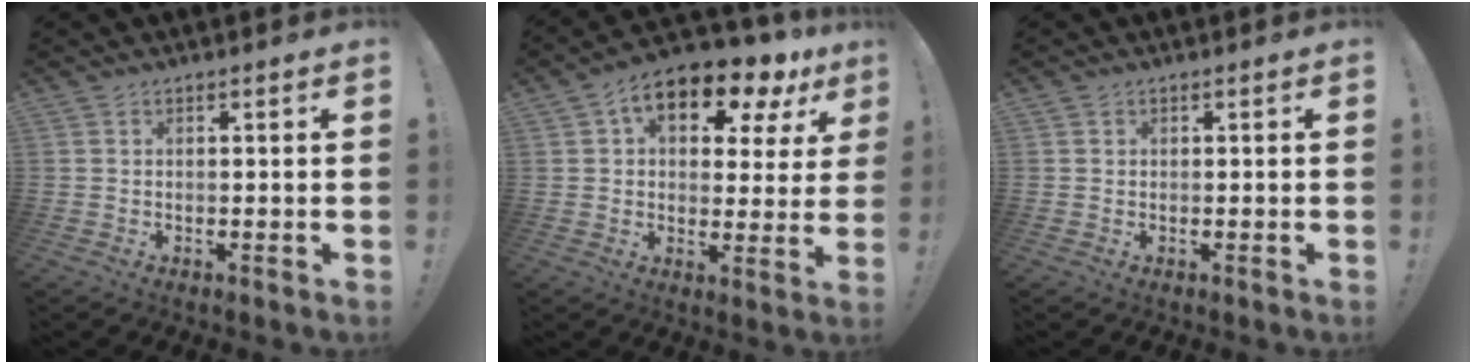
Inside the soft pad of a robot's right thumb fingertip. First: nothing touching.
{"total": 12.9, "force": [7.2, 6.9, 8.3], "torque": [-0.121, -0.042, 0.123]}
{"total": 0.6, "force": [0.4, 0.5, -0.1], "torque": [0.010, -0.002, 0.006]}